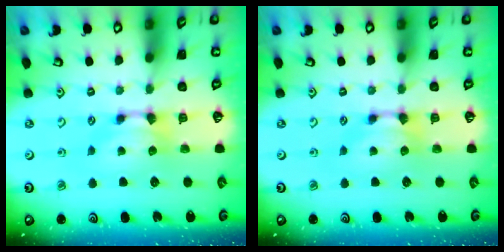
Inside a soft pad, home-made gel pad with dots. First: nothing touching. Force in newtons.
{"total": 0.0}